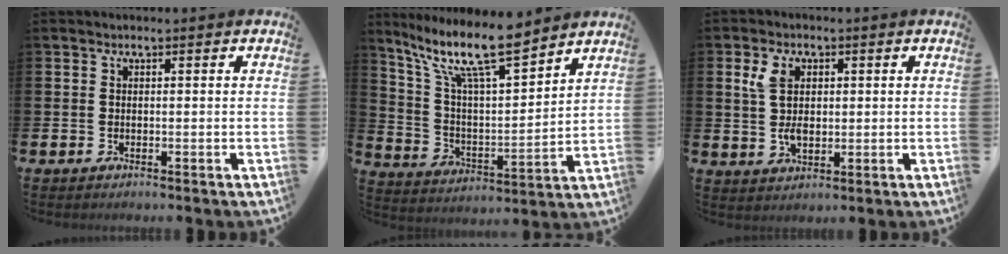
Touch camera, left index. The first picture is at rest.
{"total": 12.8, "force": [10.1, 2.8, 7.3], "torque": [-0.163, -0.047, 0.175]}
{"total": 5.0, "force": [1.6, 3.1, 3.6], "torque": [-0.066, 0.008, 0.025]}